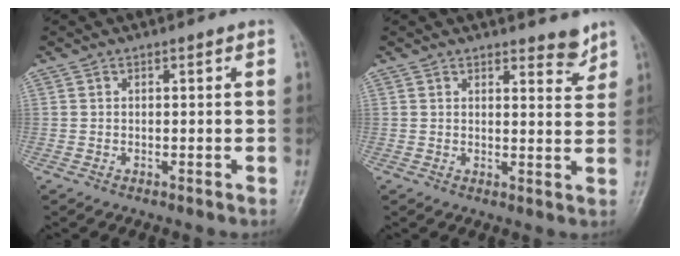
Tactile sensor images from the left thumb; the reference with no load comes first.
{"total": 3.6, "force": [3.1, 1.2, 1.5], "torque": [-0.002, -0.024, 0.040]}